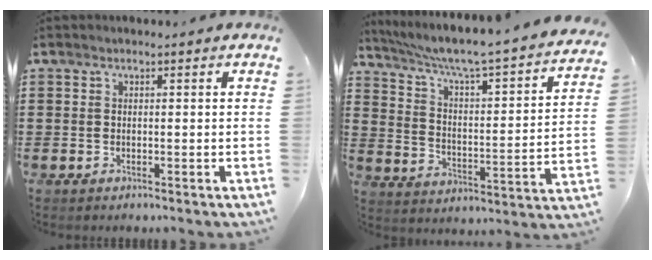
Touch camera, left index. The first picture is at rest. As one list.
[{"total": 4.8, "force": [3.7, 0.1, 3.1], "torque": [-0.078, -0.044, 0.052]}]